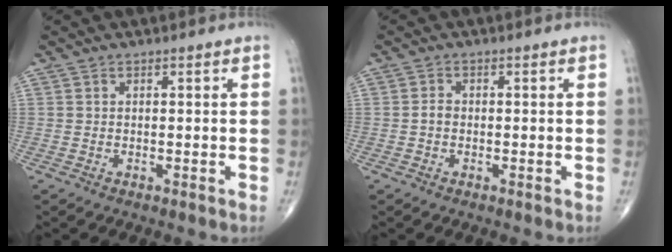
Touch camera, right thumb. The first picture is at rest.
{"total": 1.5, "force": [-0.3, 1.1, 0.9], "torque": [-0.011, 0.004, -0.008]}